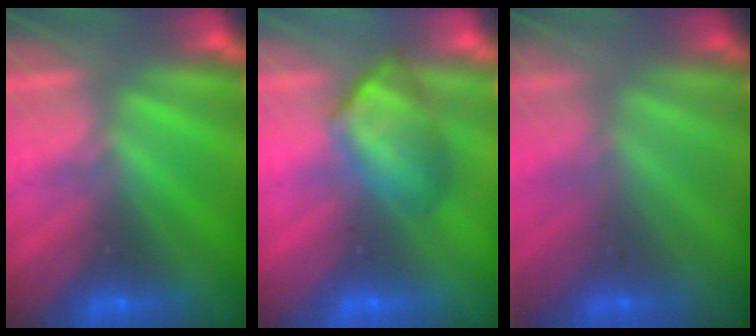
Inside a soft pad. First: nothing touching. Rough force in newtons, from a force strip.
{"total": 5.0}
{"total": 1.4}